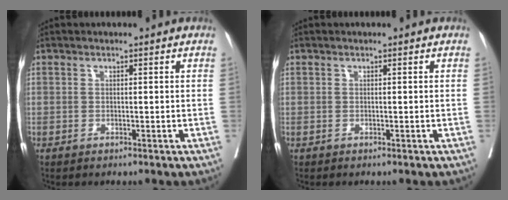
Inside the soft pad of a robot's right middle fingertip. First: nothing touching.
{"total": 0.0}